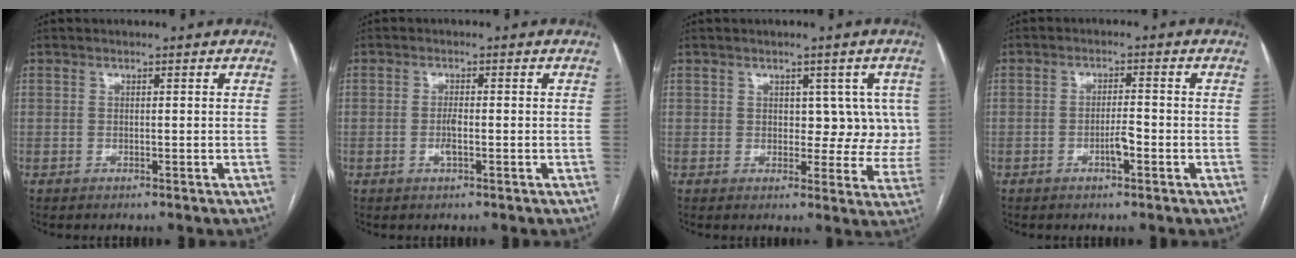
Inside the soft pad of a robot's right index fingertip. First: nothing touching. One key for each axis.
{"total": 1.9, "fx": -0.5, "fy": 0.4, "fz": 1.8, "tx": -0.039, "ty": -0.002, "tz": -0.011}
{"total": 5.7, "fx": 1.6, "fy": 3.7, "fz": 4.0, "tx": -0.020, "ty": 0.013, "tz": 0.020}
{"total": 2.9, "fx": -1.2, "fy": 0.5, "fz": 2.6, "tx": -0.044, "ty": 0.002, "tz": -0.022}